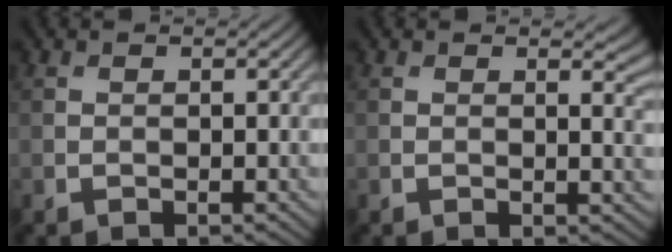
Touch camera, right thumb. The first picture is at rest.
{"total": 2.4, "force": [0.9, 0.6, 2.2], "torque": [-0.029, -0.003, 0.014]}